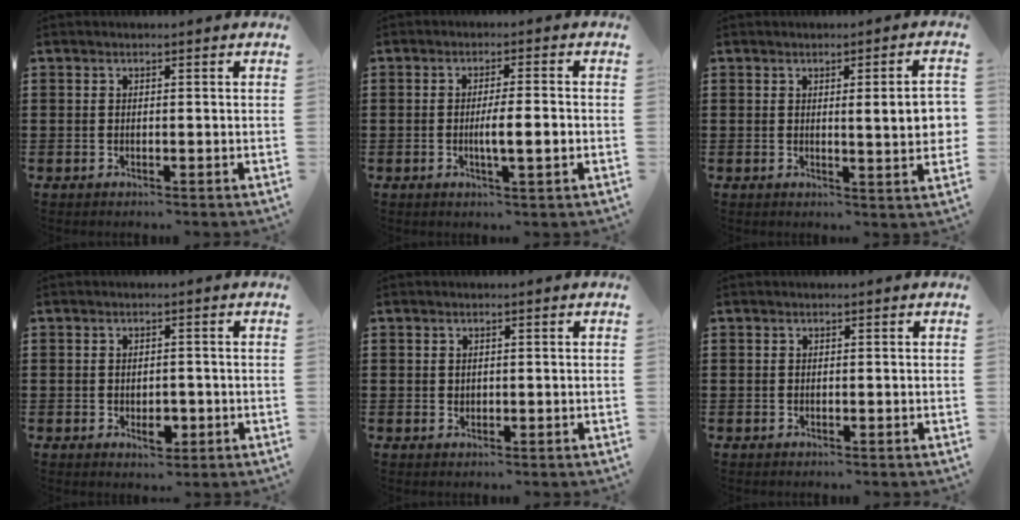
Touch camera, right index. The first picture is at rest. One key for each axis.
{"total": 4.3, "fx": -0.7, "fy": 0.5, "fz": 4.2, "tx": -0.072, "ty": -0.001, "tz": -0.015}
{"total": 5.6, "fx": 0.7, "fy": 0.6, "fz": 5.5, "tx": -0.083, "ty": -0.009, "tz": 0.007}
{"total": 3.1, "fx": -0.8, "fy": 1.9, "fz": 2.4, "tx": -0.035, "ty": -0.001, "tz": -0.016}
{"total": 0.7, "fx": 0.3, "fy": 0.6, "fz": 0.2, "tx": -0.007, "ty": 0.003, "tz": 0.006}
{"total": 0.0}